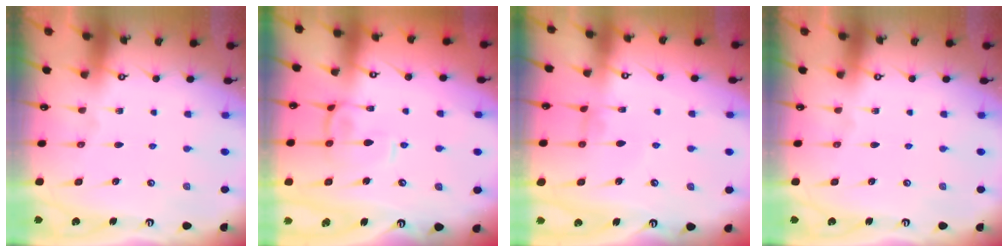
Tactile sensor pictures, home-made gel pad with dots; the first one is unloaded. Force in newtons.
{"total": 2.8, "press": 2.7, "slide": 0.7}
{"total": 0.6, "press": 0.6, "slide": 0.3}
{"total": 0.0}